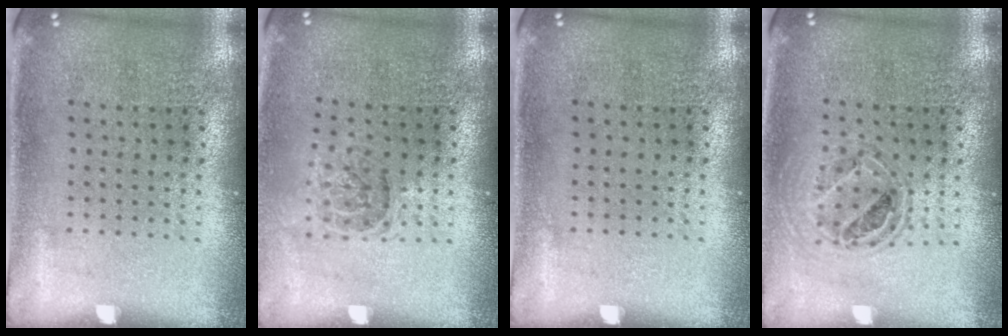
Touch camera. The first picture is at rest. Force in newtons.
{"total": 1.2, "press": 1.0, "slide": 0.6}
{"total": 0.0}
{"total": 0.7, "press": 0.7, "slide": 0.1}